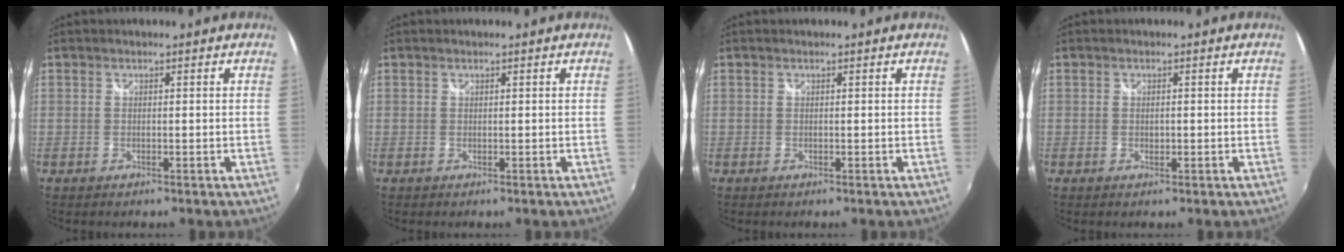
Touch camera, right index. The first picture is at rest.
{"total": 0.0}
{"total": 0.0}
{"total": 0.7, "force": [-0.1, 0.5, 0.4], "torque": [-0.006, -0.001, -0.002]}